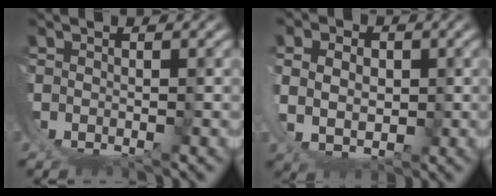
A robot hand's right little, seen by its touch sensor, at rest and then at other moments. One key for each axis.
{"total": 4.7, "fx": 2.1, "fy": 2.9, "fz": 3.0, "tx": -0.058, "ty": -0.016, "tz": 0.045}